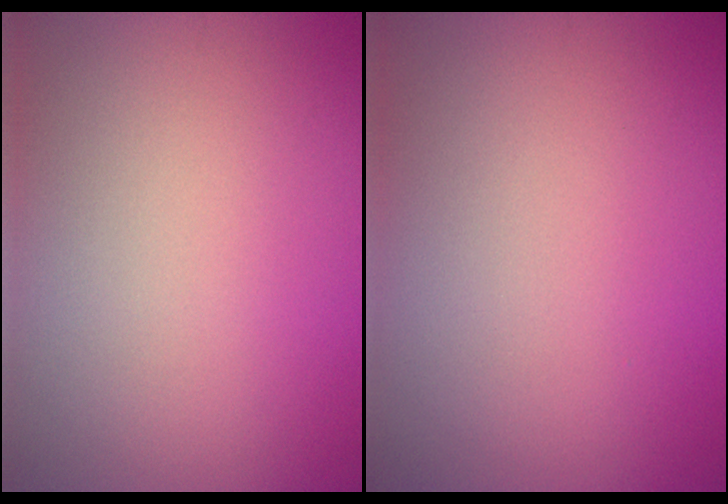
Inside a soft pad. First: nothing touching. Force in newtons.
{"total": 0.0}